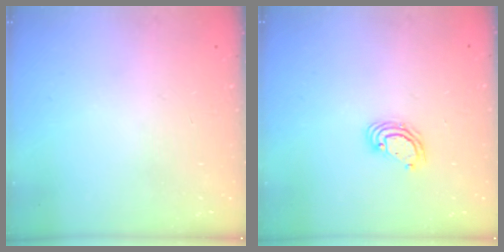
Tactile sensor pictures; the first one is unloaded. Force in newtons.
{"total": 4.5, "press": 4.5, "slide": 0.1}